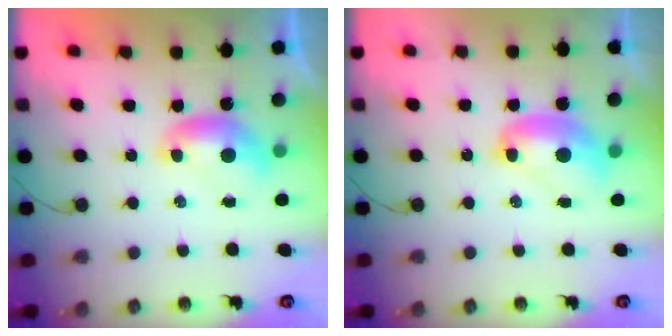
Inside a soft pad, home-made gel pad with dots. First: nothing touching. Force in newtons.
{"total": 3.6, "press": 3.6, "slide": 0.4}